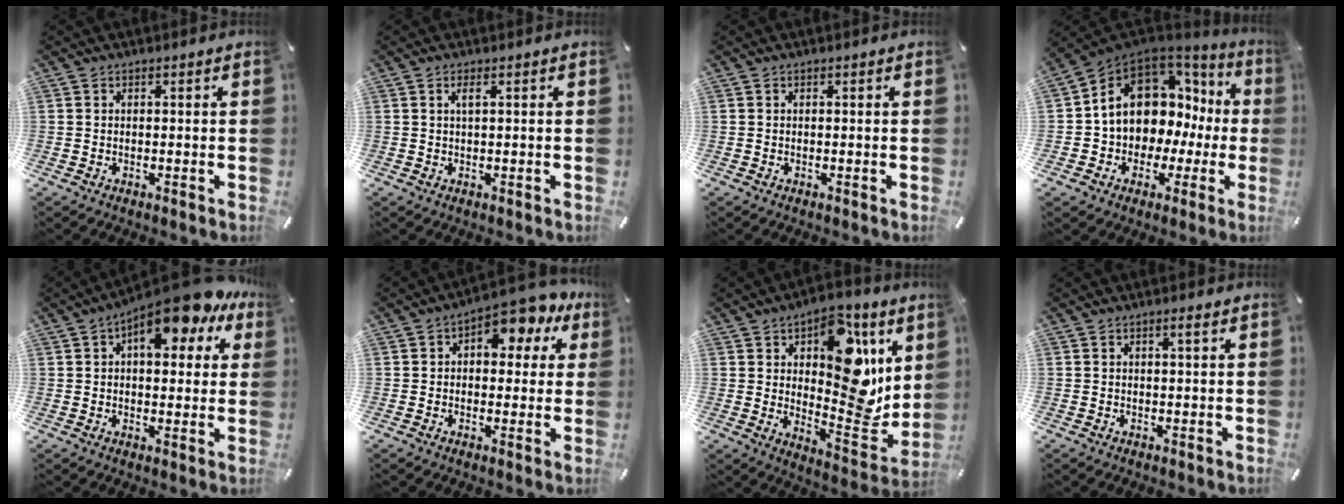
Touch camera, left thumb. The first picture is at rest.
{"total": 2.6, "force": [1.0, 0.3, 2.4], "torque": [-0.049, 0.002, 0.014]}
{"total": 0.0}
{"total": 11.9, "force": [3.4, 9.7, 6.1], "torque": [-0.118, -0.027, 0.063]}
{"total": 13.2, "force": [7.5, 5.7, 9.2], "torque": [-0.127, -0.035, 0.126]}
{"total": 9.2, "force": [4.9, 5.2, 5.8], "torque": [-0.071, -0.032, 0.082]}
{"total": 18.8, "force": [6.7, 11.2, 13.5], "torque": [-0.154, -0.051, 0.115]}
{"total": 1.3, "force": [0.6, 0.1, 1.1], "torque": [-0.023, 0.000, 0.010]}